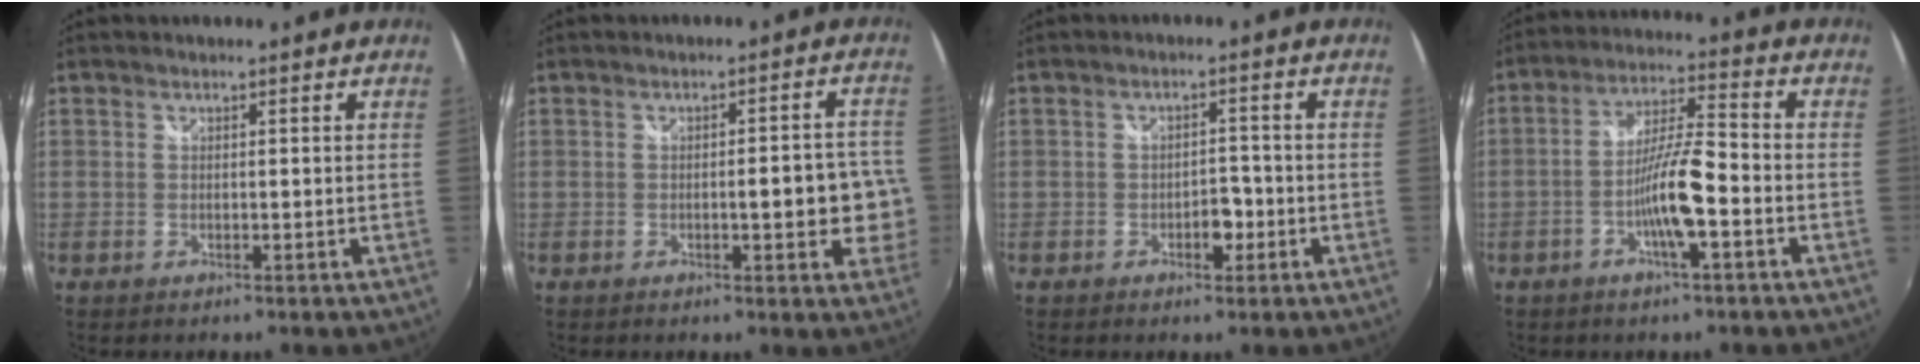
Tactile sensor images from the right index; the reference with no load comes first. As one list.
[{"total": 7.4, "force": [-1.6, 2.2, 6.9], "torque": [-0.091, 0.002, -0.012]}, {"total": 3.2, "force": [-1.5, 2.0, 2.1], "torque": [-0.034, 0.001, -0.023]}, {"total": 9.3, "force": [-3.6, 1.0, 8.5], "torque": [-0.163, 0.001, -0.066]}]